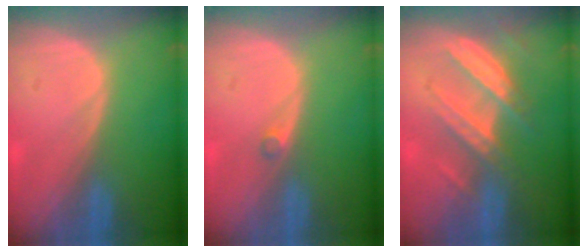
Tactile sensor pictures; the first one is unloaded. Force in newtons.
{"total": 1.0, "press": 0.9, "slide": 0.5}
{"total": 7.7, "press": 7.0, "slide": 3.1}